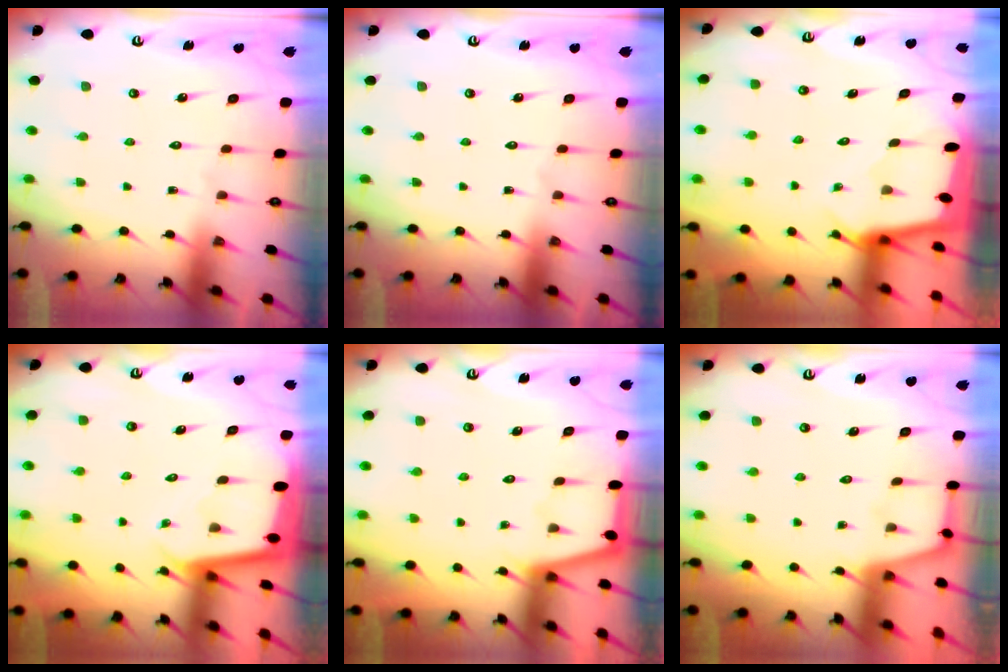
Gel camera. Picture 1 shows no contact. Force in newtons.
{"total": 0.0}
{"total": 1.4, "press": 1.4, "slide": 0.1}
{"total": 1.8, "press": 1.7, "slide": 0.2}
{"total": 1.4, "press": 1.3, "slide": 0.3}
{"total": 2.1, "press": 2.1, "slide": 0.3}